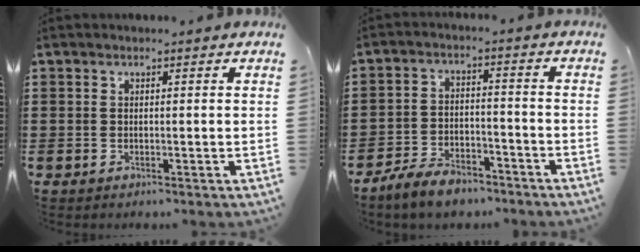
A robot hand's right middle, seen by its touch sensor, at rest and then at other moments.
{"total": 6.2, "force": [-5.5, 1.8, 2.2], "torque": [-0.053, 0.005, -0.110]}